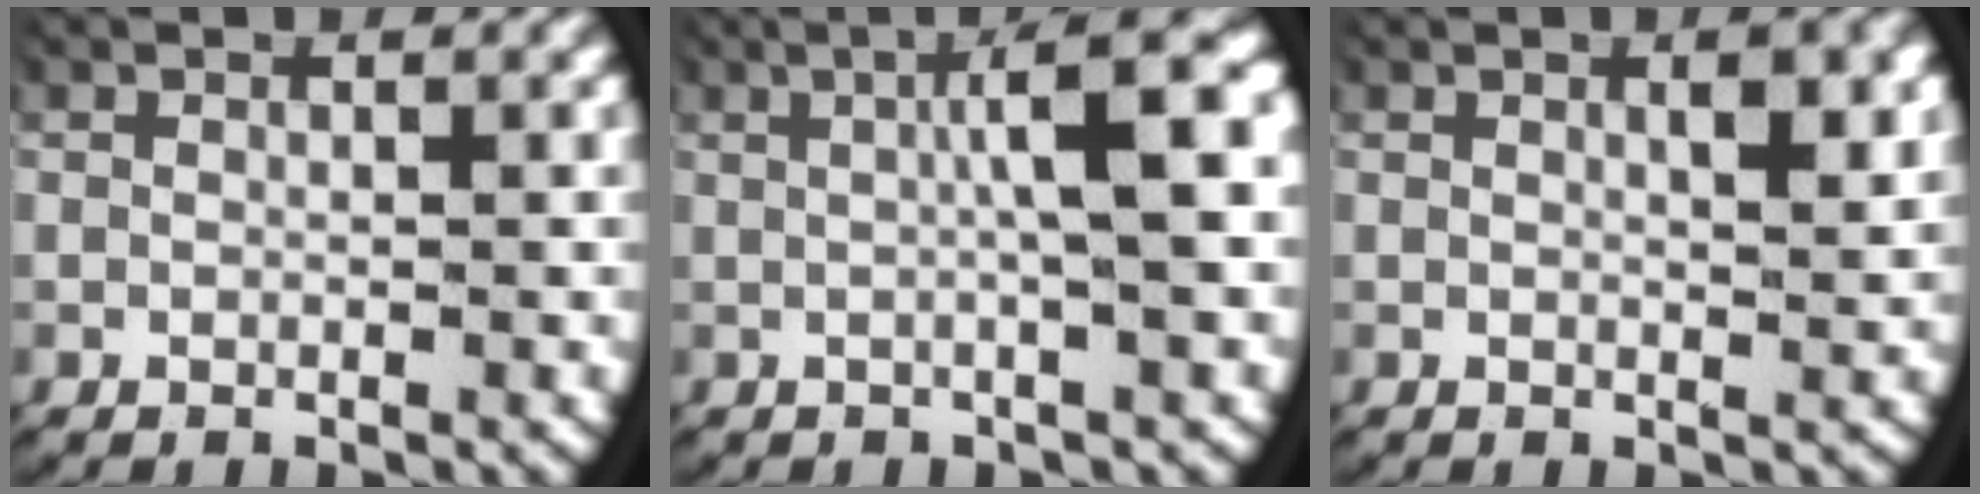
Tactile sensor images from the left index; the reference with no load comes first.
{"total": 6.3, "force": [1.4, 1.3, 6.0], "torque": [-0.087, 0.023, 0.015]}
{"total": 2.1, "force": [0.8, 0.4, 1.9], "torque": [-0.029, -0.004, 0.015]}